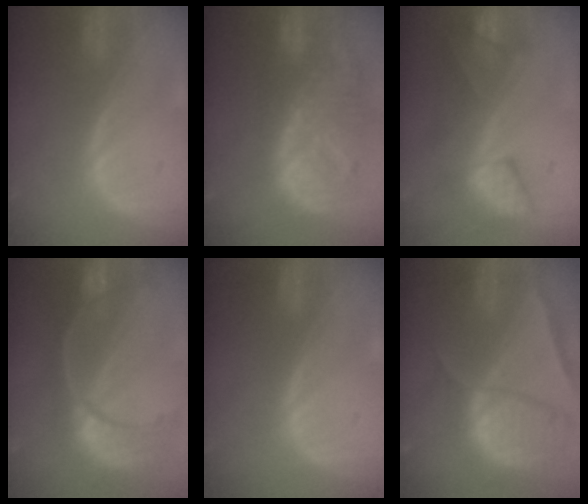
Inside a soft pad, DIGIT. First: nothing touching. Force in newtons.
{"total": 12.5, "press": 10.8, "slide": 6.3}
{"total": 8.1, "press": 7.9, "slide": 1.8}
{"total": 11.1, "press": 9.4, "slide": 6.0}
{"total": 0.0}
{"total": 10.7, "press": 8.9, "slide": 5.9}